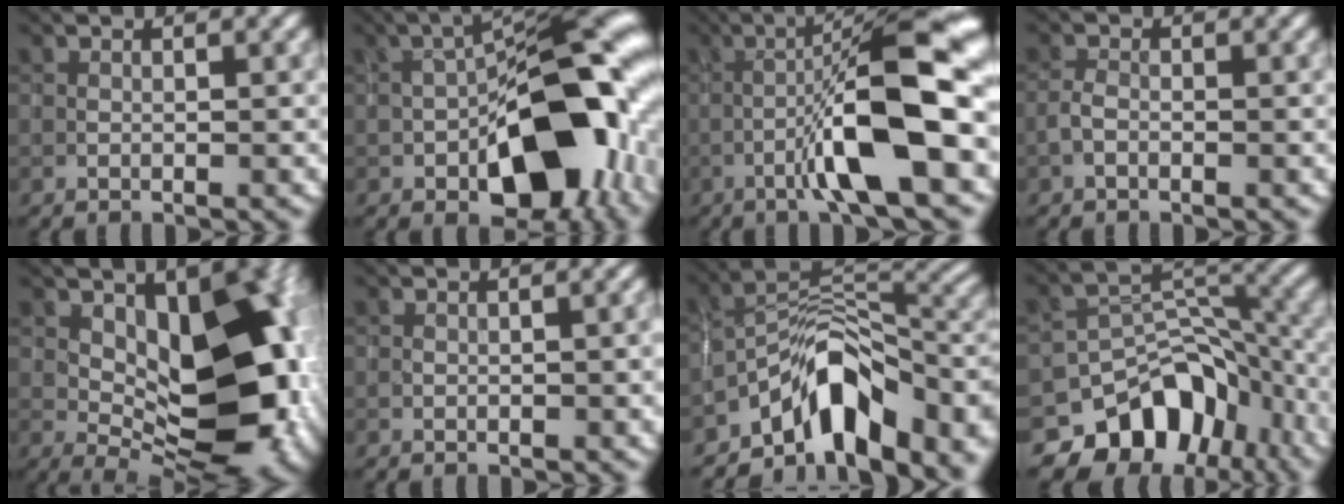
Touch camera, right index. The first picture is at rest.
{"total": 14.1, "force": [-3.3, 7.6, 11.5], "torque": [-0.141, -0.001, -0.057]}
{"total": 11.0, "force": [-2.9, 1.6, 10.5], "torque": [-0.165, 0.023, -0.051]}
{"total": 1.2, "force": [-0.6, 0.7, 0.8], "torque": [-0.017, 0.002, -0.016]}
{"total": 13.4, "force": [1.4, 7.3, 11.2], "torque": [-0.131, -0.003, 0.022]}
{"total": 1.3, "force": [0.0, 0.6, 1.2], "torque": [-0.022, 0.000, 0.002]}
{"total": 11.1, "force": [-6.0, 6.0, 7.1], "torque": [-0.092, 0.016, -0.112]}
{"total": 10.6, "force": [-6.4, 7.0, 4.7], "torque": [-0.065, -0.002, -0.104]}